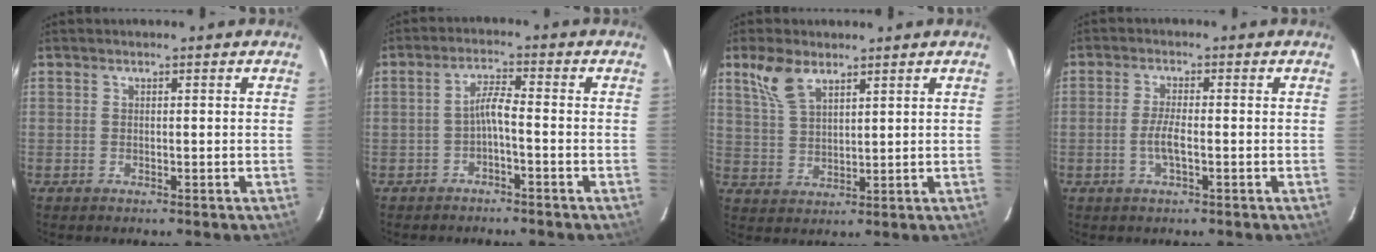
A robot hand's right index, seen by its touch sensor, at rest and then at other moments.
{"total": 3.1, "force": [-1.6, 0.1, 2.6], "torque": [-0.059, 0.010, -0.029]}
{"total": 7.0, "force": [4.6, 3.2, 4.3], "torque": [-0.088, 0.012, 0.098]}
{"total": 3.6, "force": [-1.1, 0.6, 3.4], "torque": [-0.068, -0.002, -0.022]}